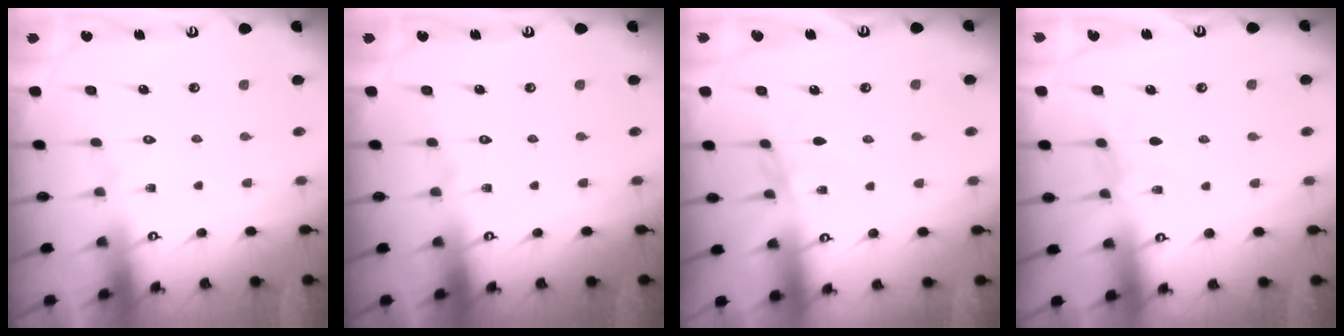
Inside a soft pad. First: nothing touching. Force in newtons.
{"total": 0.0}
{"total": 1.7, "press": 1.6, "slide": 0.4}
{"total": 2.9, "press": 2.8, "slide": 0.4}